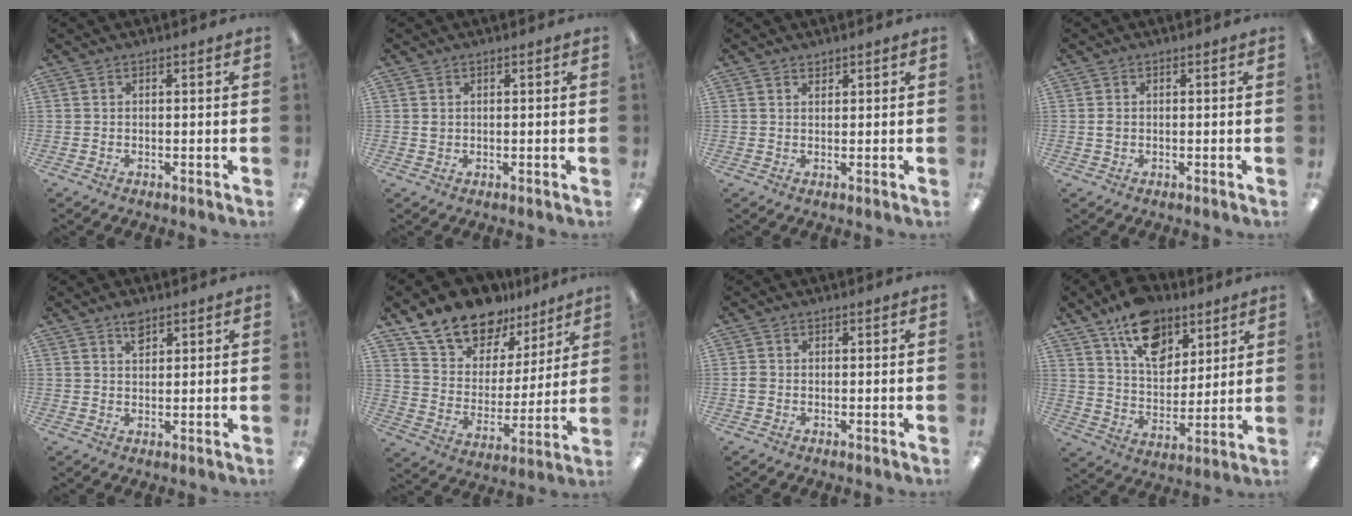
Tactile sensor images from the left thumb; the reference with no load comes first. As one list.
[{"total": 1.1, "force": [0.5, 0.9, 0.3], "torque": [-0.007, 0.004, 0.008]}, {"total": 1.3, "force": [1.2, 0.5, 0.0], "torque": [0.007, -0.005, 0.022]}, {"total": 1.2, "force": [0.1, 1.0, 0.8], "torque": [-0.015, 0.005, 0.000]}, {"total": 3.4, "force": [2.3, 1.8, 1.8], "torque": [-0.024, -0.006, 0.040]}, {"total": 16.4, "force": [13.2, 8.7, 4.6], "torque": [-0.106, -0.089, 0.247]}, {"total": 1.5, "force": [-0.2, 1.3, 0.7], "torque": [-0.012, 0.004, -0.005]}, {"total": 15.6, "force": [10.0, 9.2, 7.5], "torque": [-0.113, -0.049, 0.183]}]